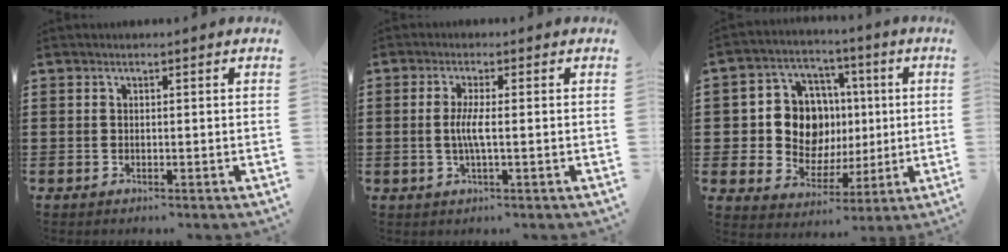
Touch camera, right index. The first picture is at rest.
{"total": 3.5, "force": [-0.3, 0.2, 3.5], "torque": [-0.078, -0.009, -0.011]}
{"total": 10.9, "force": [0.8, 9.5, 5.3], "torque": [-0.124, 0.016, 0.024]}